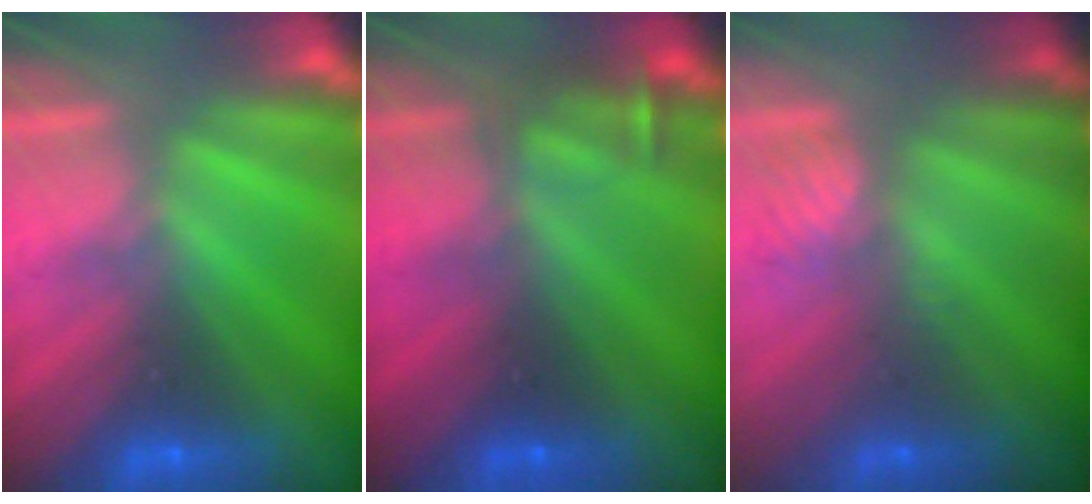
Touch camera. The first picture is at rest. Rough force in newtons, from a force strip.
{"total": 3.1}
{"total": 2.6}